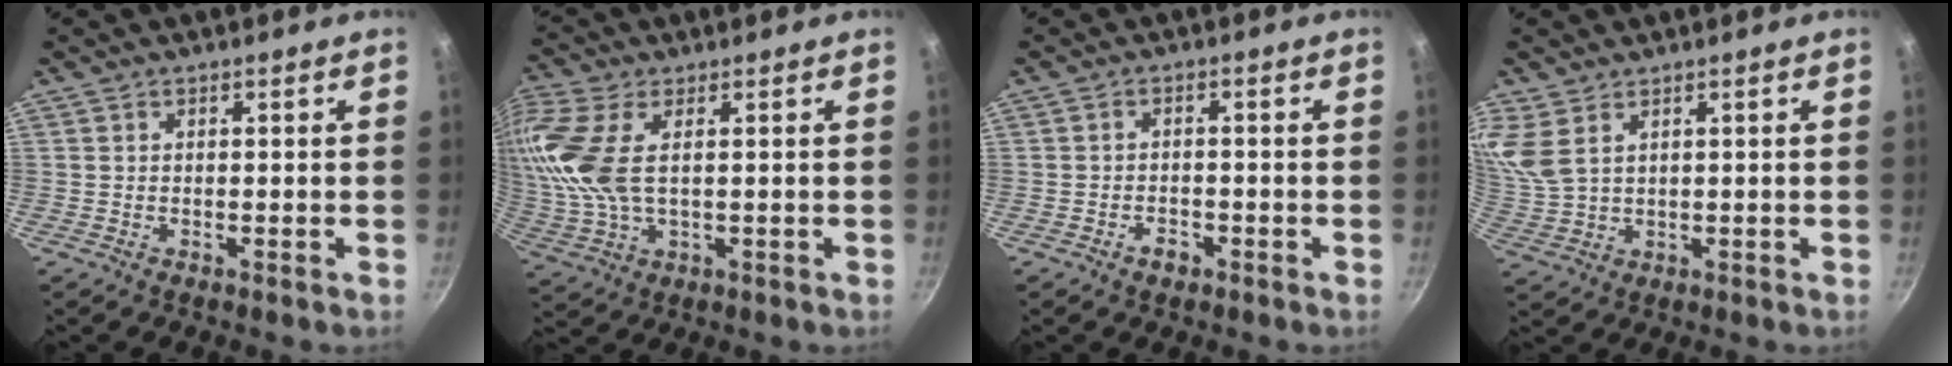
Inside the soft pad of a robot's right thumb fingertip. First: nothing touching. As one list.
[{"total": 11.9, "force": [2.4, 6.0, 10.0], "torque": [-0.221, 0.005, 0.049]}, {"total": 2.6, "force": [-1.6, 1.6, 1.3], "torque": [-0.014, 0.014, -0.025]}, {"total": 5.9, "force": [3.6, 3.0, 3.6], "torque": [-0.070, -0.016, 0.081]}]